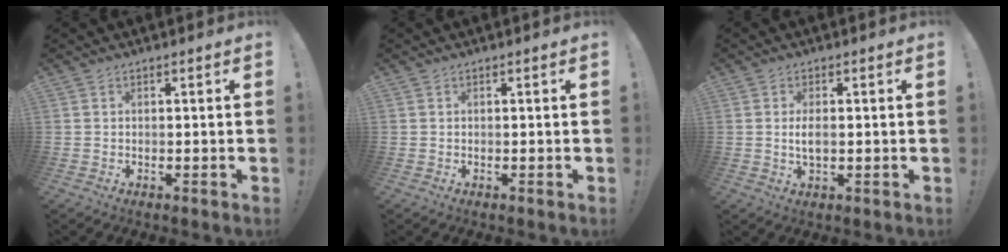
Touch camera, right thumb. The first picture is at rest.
{"total": 0.0}
{"total": 3.3, "force": [0.0, 1.5, 3.0], "torque": [-0.056, -0.001, -0.004]}